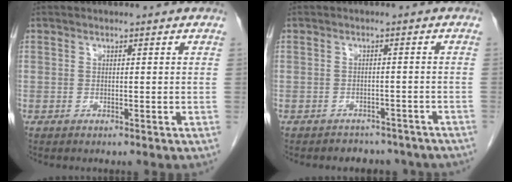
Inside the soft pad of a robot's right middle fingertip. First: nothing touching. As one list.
[{"total": 6.9, "force": [-6.1, 3.0, 1.1], "torque": [-0.011, 0.004, -0.061]}]